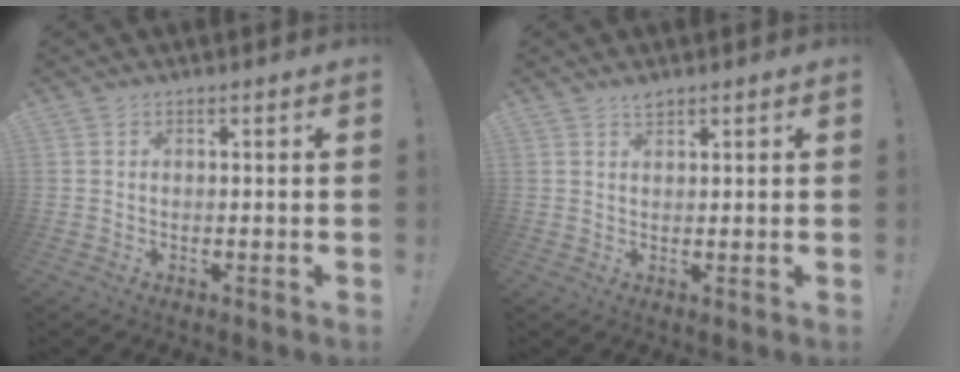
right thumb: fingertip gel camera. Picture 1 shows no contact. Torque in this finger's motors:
{"motor_torque": [-0.23, 0.03, 0.33, 0.00, -0.02]}